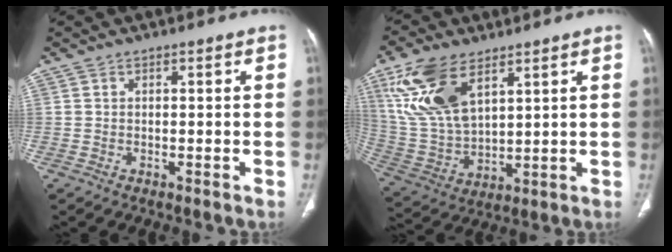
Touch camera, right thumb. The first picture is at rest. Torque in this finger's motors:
{"motor_torque": [0.39, 3.48, 1.46, 1.31, 0.20]}